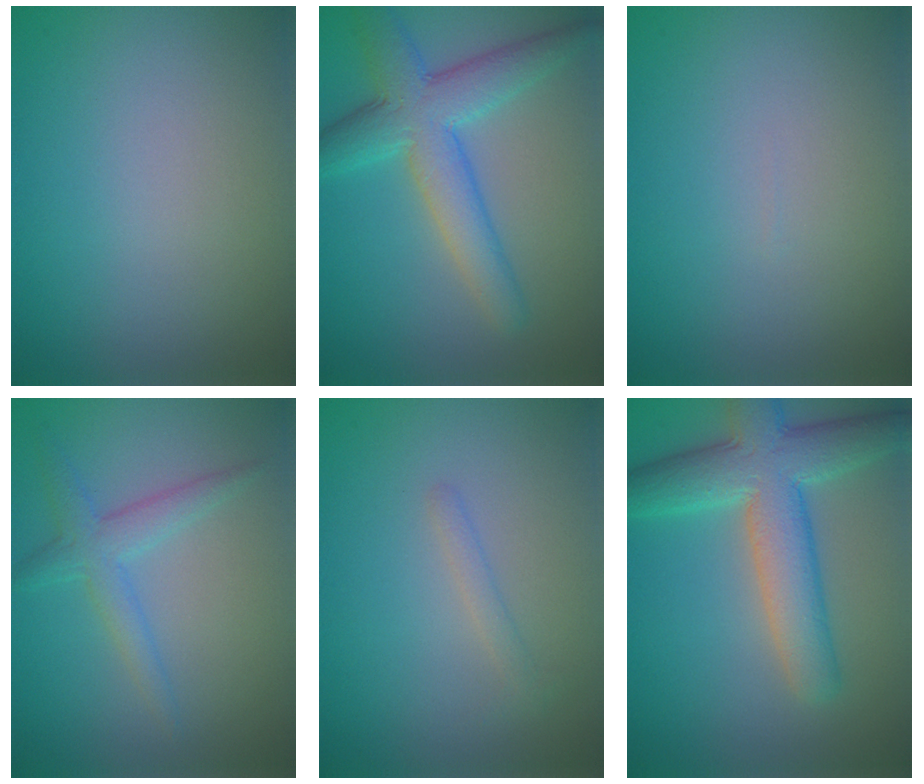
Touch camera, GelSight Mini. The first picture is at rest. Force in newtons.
{"total": 6.3, "press": 6.3, "slide": 0.1}
{"total": 0.0}
{"total": 2.8, "press": 2.8, "slide": 0.1}
{"total": 1.1, "press": 1.1, "slide": 0.0}
{"total": 7.7, "press": 7.7, "slide": 0.4}